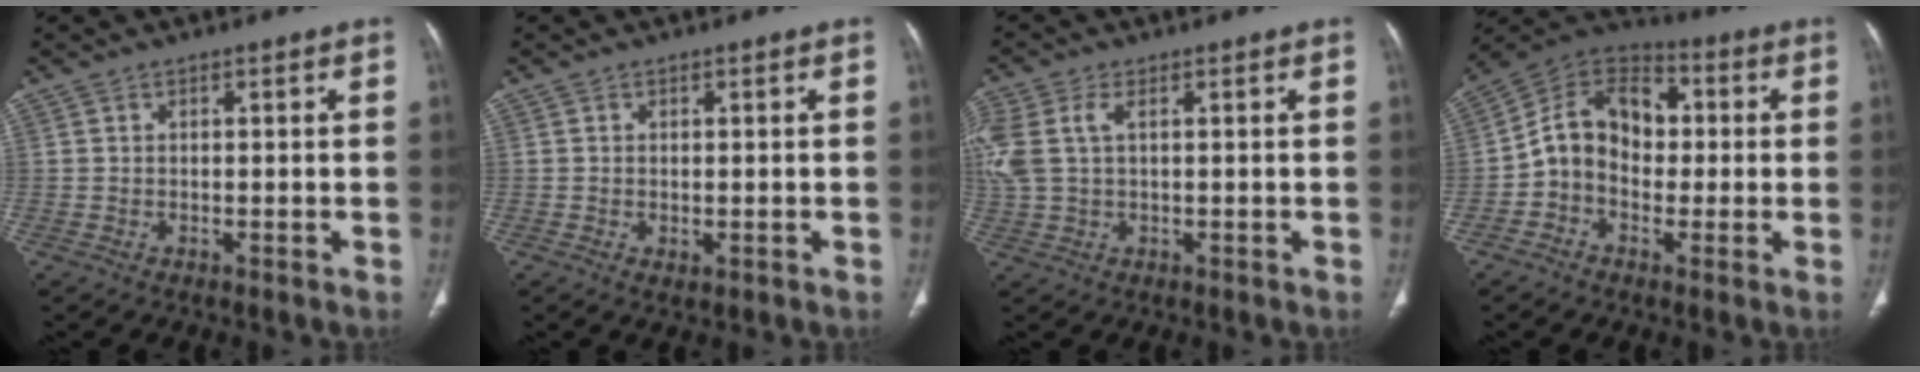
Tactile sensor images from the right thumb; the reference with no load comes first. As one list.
[{"total": 1.3, "force": [-0.3, 0.8, 1.0], "torque": [-0.019, -0.005, 0.000]}, {"total": 8.5, "force": [1.9, 5.0, 6.6], "torque": [-0.195, 0.024, 0.043]}, {"total": 12.5, "force": [-0.8, 9.6, 8.1], "torque": [-0.111, 0.039, -0.031]}]